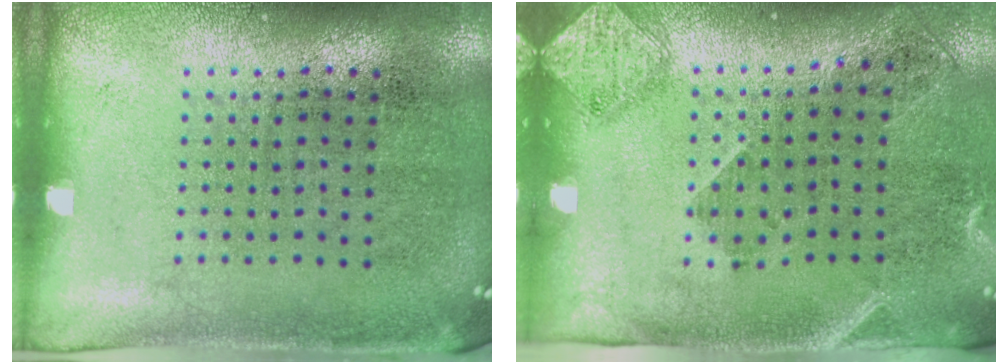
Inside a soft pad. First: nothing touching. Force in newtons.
{"total": 1.7, "press": 1.3, "slide": 1.1}